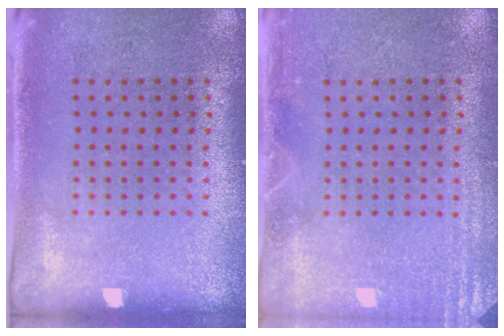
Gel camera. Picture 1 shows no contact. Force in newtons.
{"total": 2.6, "press": 2.5, "slide": 0.4}